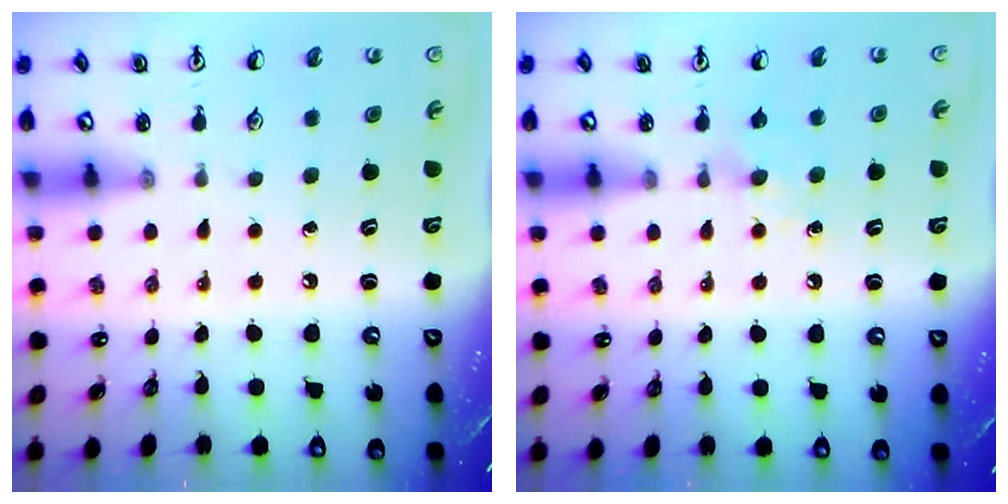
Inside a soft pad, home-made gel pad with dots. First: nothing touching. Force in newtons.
{"total": 5.6, "press": 5.6, "slide": 0.7}